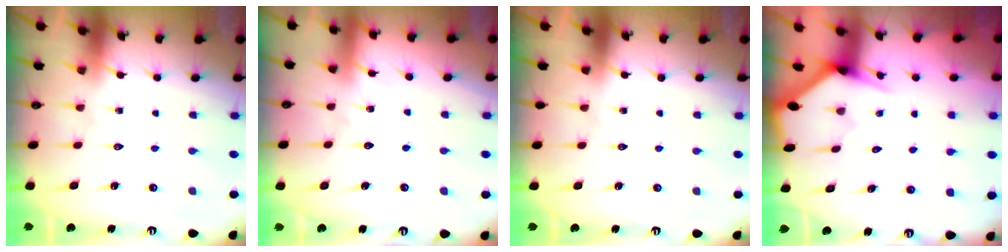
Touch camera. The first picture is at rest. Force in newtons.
{"total": 4.7, "press": 4.7, "slide": 0.2}
{"total": 0.0}
{"total": 2.9, "press": 2.9, "slide": 0.2}